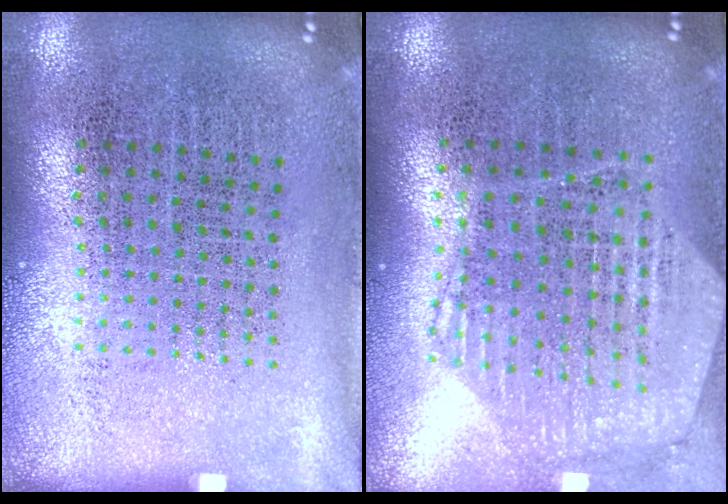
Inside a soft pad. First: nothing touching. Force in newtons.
{"total": 1.1, "press": 1.1, "slide": 0.2}